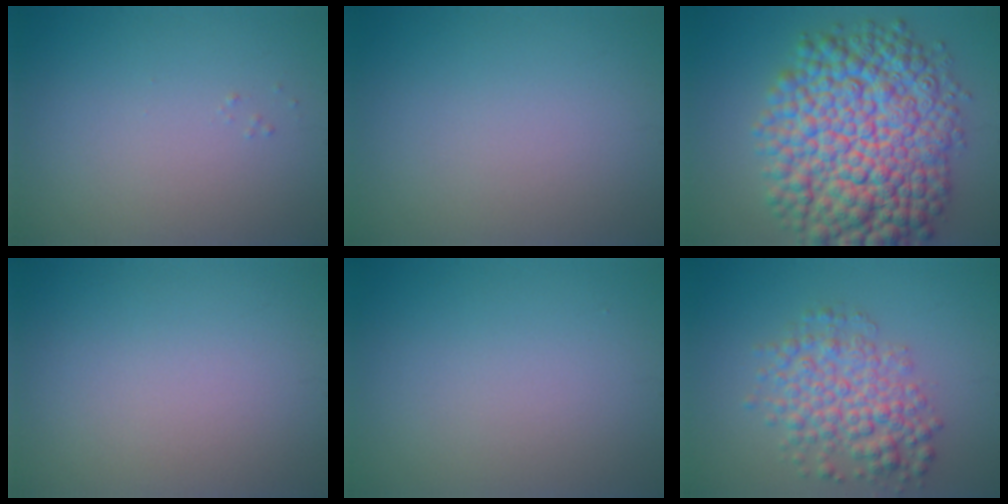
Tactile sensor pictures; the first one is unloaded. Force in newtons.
{"total": 0.0}
{"total": 14.9, "press": 14.9, "slide": 0.3}
{"total": 0.0}
{"total": 0.0}
{"total": 5.1, "press": 5.1, "slide": 0.1}